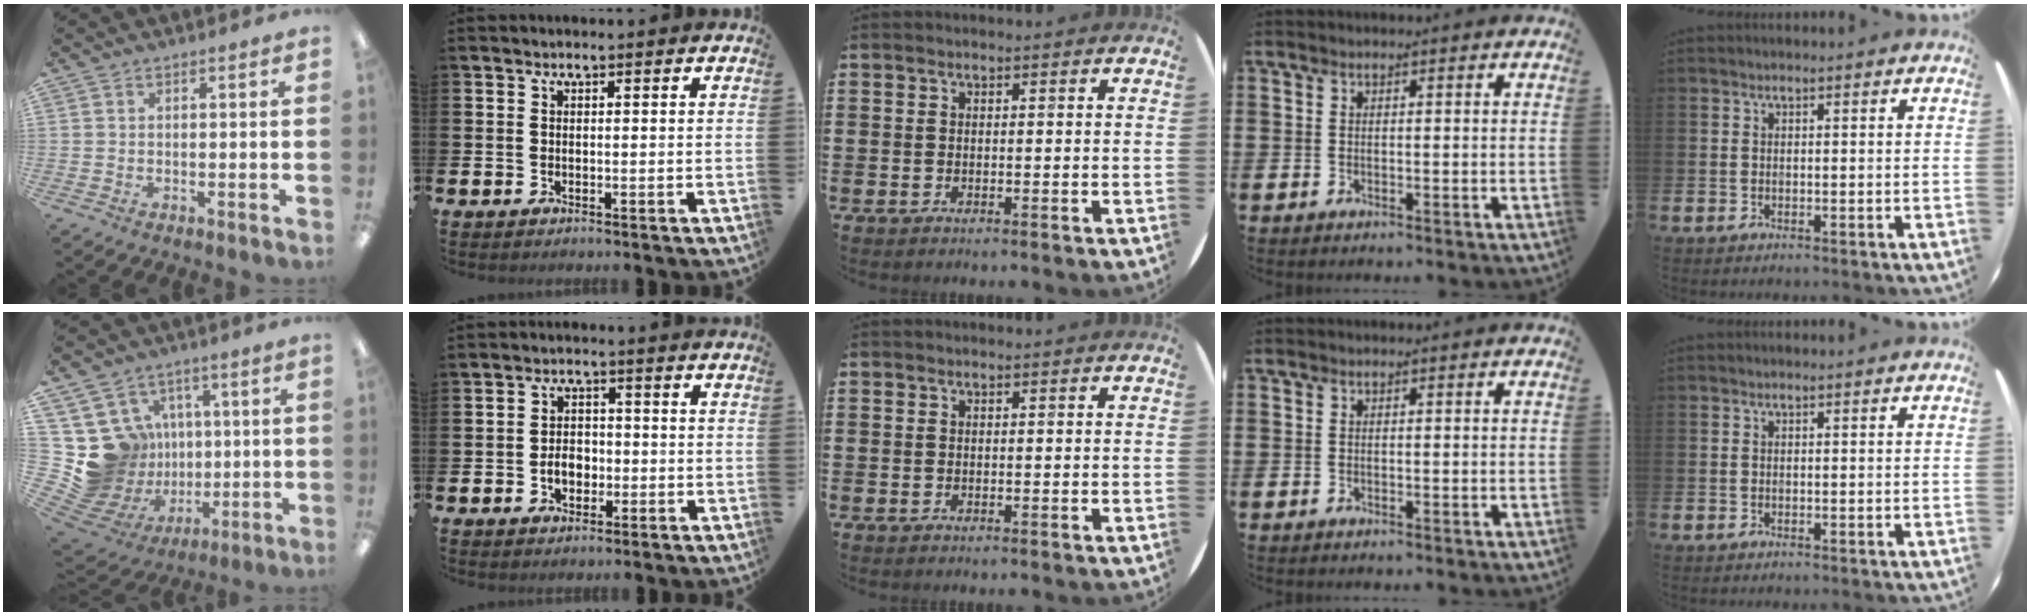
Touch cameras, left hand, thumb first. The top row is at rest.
{"thumb": {"total": 17.1, "force": [2.6, 16.5, 3.7], "torque": [-0.086, -0.030, 0.100]}, "index": {"total": 3.4, "force": [-1.0, 2.5, 2.1], "torque": [-0.022, -0.004, -0.025]}}